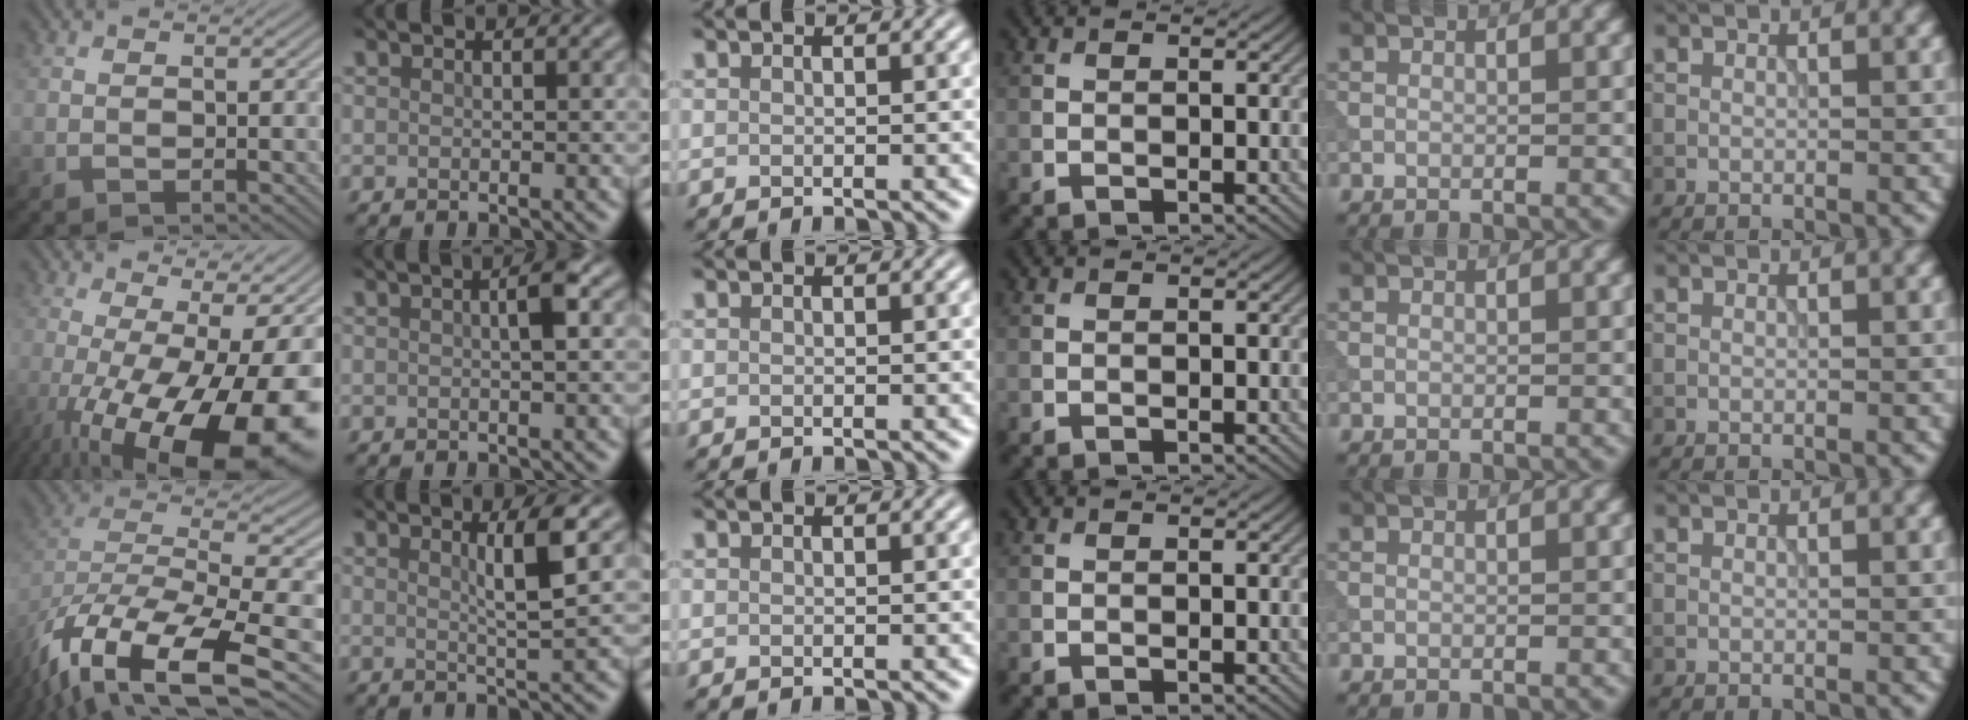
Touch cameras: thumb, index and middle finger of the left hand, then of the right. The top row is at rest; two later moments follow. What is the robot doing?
{"motion": "extract", "object": "tissue"}